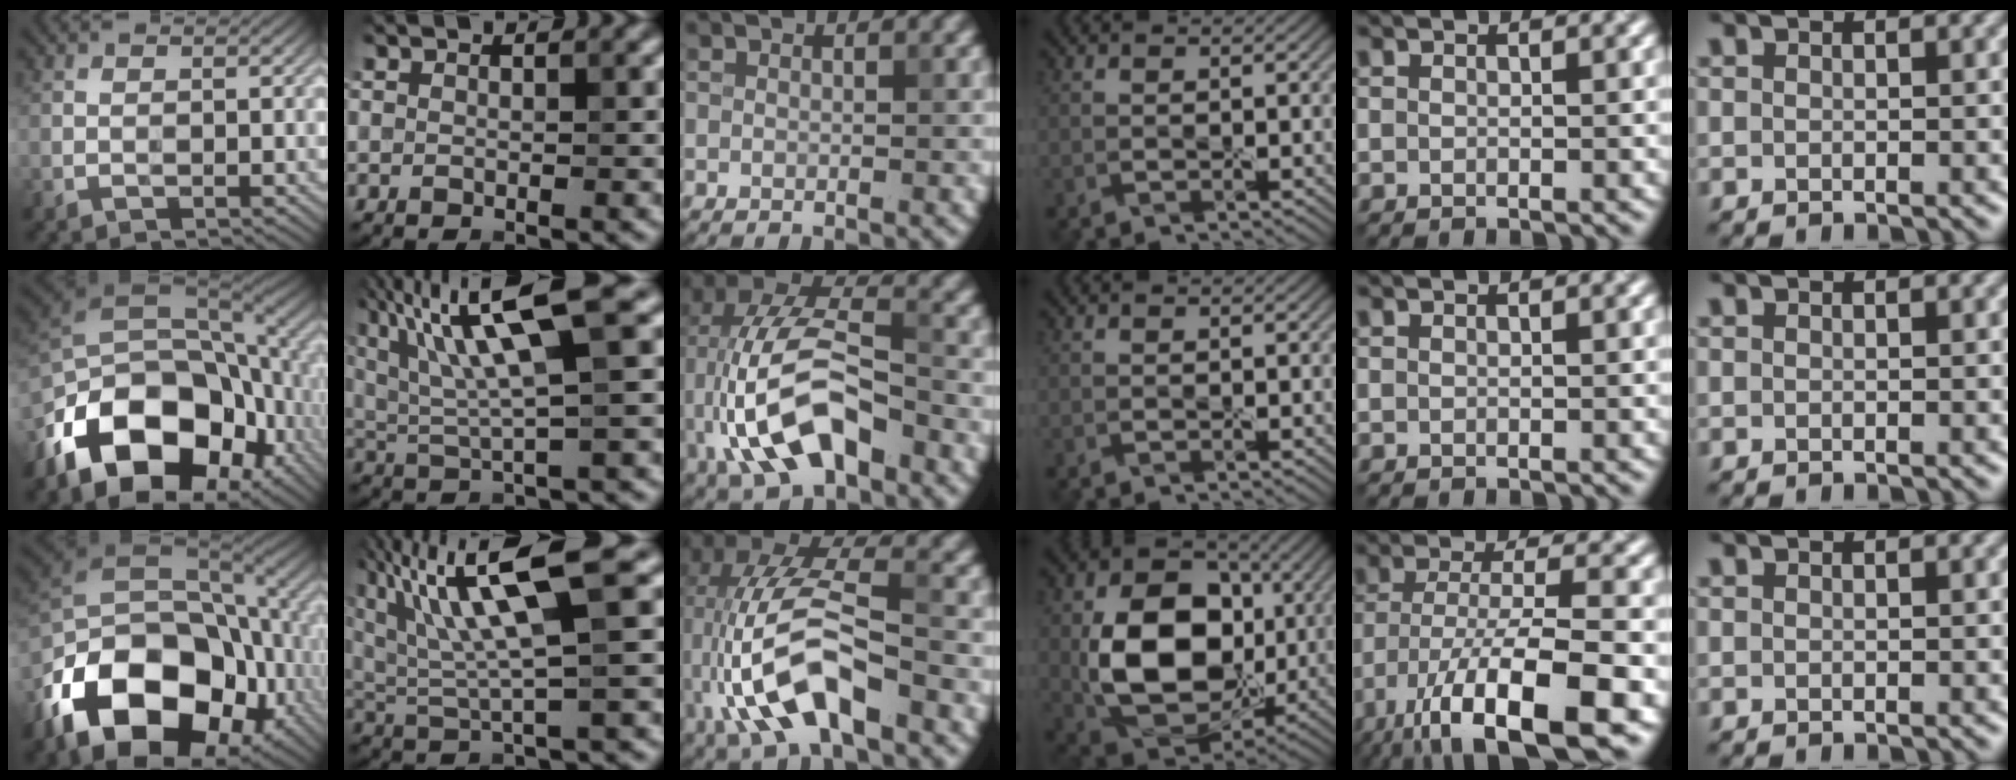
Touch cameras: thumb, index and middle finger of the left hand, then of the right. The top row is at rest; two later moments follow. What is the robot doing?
{"motion": "peel", "object": "sticker"}